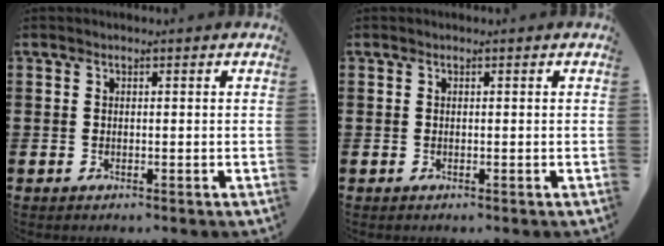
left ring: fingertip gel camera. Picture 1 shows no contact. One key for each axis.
{"total": 0.0}